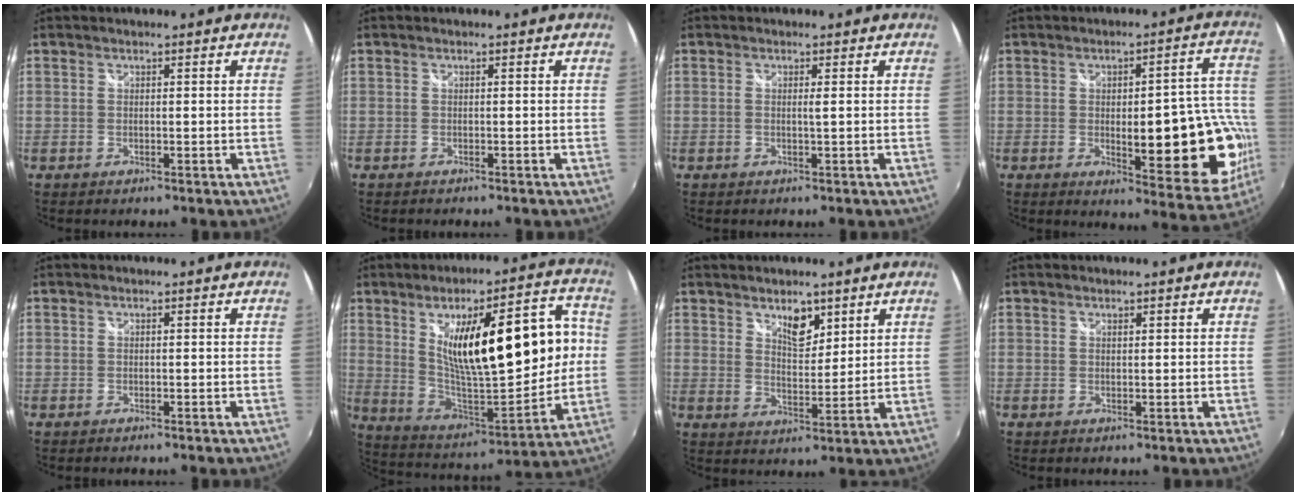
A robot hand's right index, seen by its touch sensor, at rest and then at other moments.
{"total": 0.5, "force": [-0.5, 0.1, 0.1], "torque": [-0.003, -0.003, -0.011]}
{"total": 0.7, "force": [0.2, -0.3, 0.6], "torque": [-0.008, 0.000, 0.004]}
{"total": 17.3, "force": [-3.5, 5.3, 16.1], "torque": [-0.203, 0.002, -0.030]}
{"total": 0.0}
{"total": 23.6, "force": [3.6, 7.7, 22.1], "torque": [-0.346, 0.002, 0.077]}
{"total": 5.4, "force": [3.8, 2.4, 3.0], "torque": [-0.040, 0.000, 0.064]}
{"total": 0.6, "force": [0.5, 0.1, 0.2], "torque": [-0.002, 0.001, 0.009]}